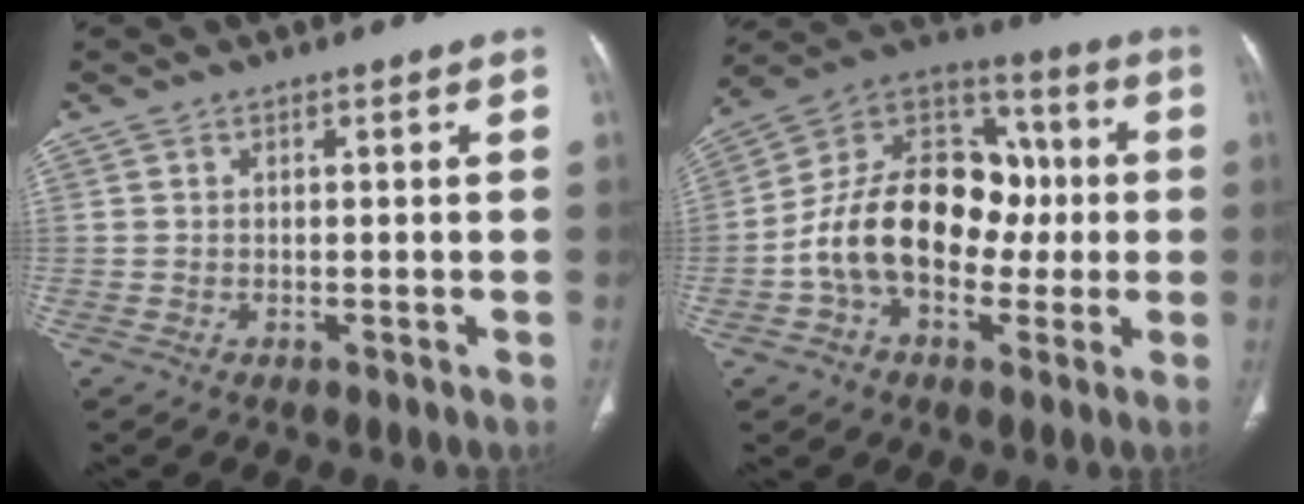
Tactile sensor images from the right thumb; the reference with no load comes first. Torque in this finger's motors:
{"motor_torque": [2.39, 2.62, 1.90, -0.85, 0.21]}